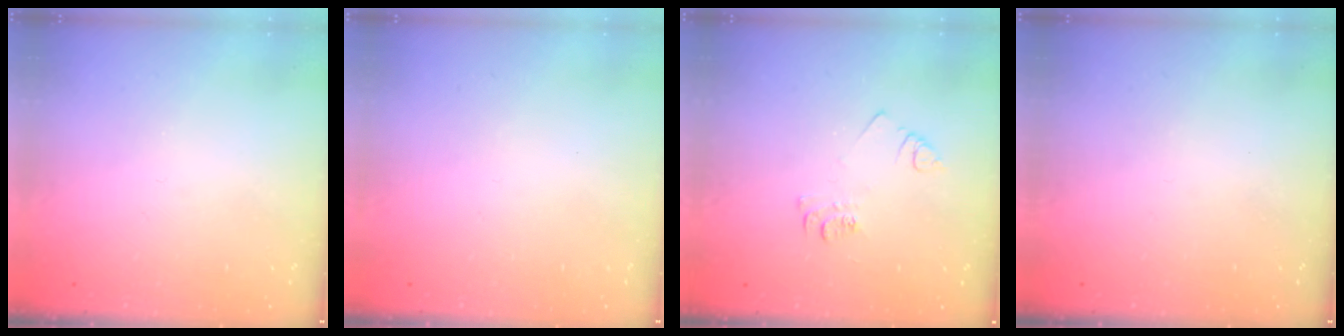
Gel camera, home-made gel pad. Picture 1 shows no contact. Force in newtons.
{"total": 1.6, "press": 1.6, "slide": 0.1}
{"total": 5.5, "press": 5.5, "slide": 0.5}
{"total": 0.0}